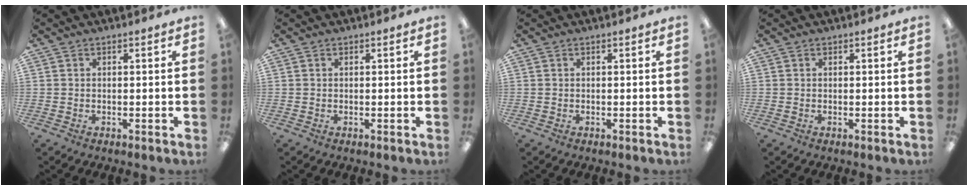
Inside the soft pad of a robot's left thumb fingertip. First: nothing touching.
{"total": 0.0}
{"total": 0.0}
{"total": 0.0}